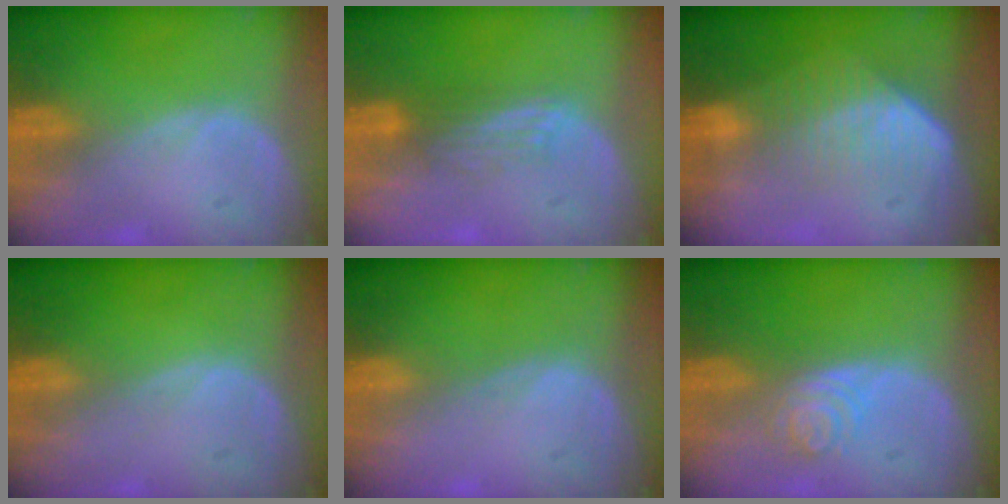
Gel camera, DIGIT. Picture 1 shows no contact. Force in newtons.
{"total": 2.8, "press": 2.7, "slide": 0.6}
{"total": 7.5, "press": 6.2, "slide": 4.1}
{"total": 0.0}
{"total": 0.0}
{"total": 4.0, "press": 3.6, "slide": 1.7}